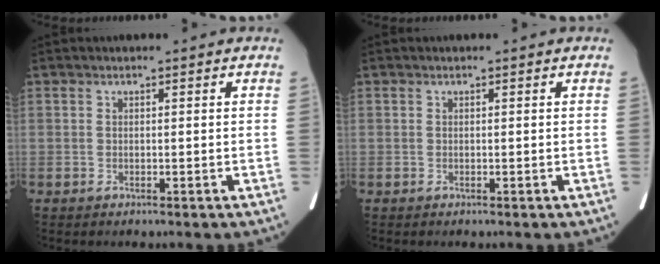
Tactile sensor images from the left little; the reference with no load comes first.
{"total": 0.0}